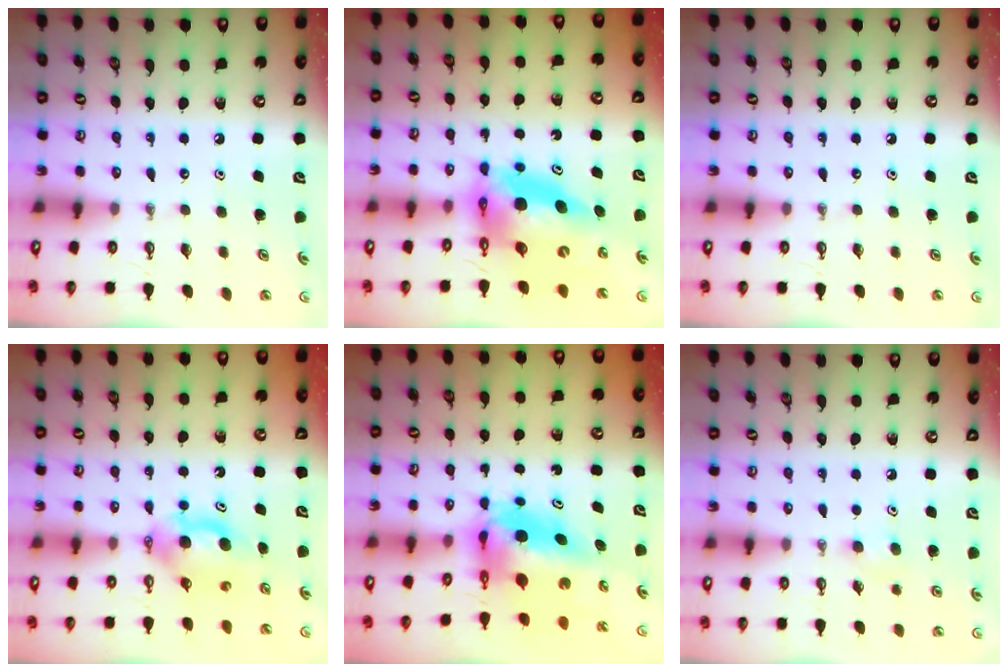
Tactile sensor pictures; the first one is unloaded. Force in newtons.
{"total": 13.9, "press": 13.8, "slide": 1.2}
{"total": 0.0}
{"total": 6.2, "press": 5.9, "slide": 2.0}
{"total": 7.6, "press": 7.5, "slide": 1.0}
{"total": 3.3, "press": 3.1, "slide": 1.1}